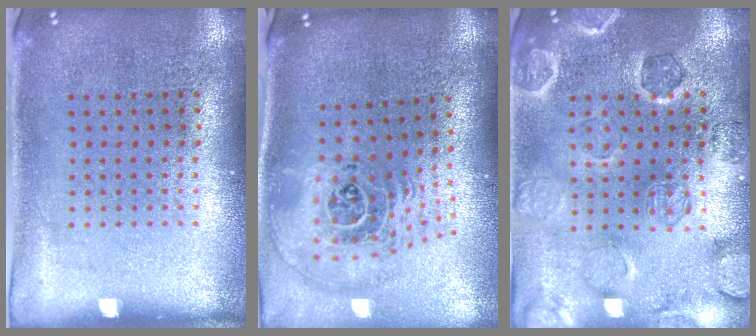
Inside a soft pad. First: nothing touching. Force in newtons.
{"total": 2.5, "press": 1.8, "slide": 1.8}
{"total": 1.1, "press": 1.0, "slide": 0.2}